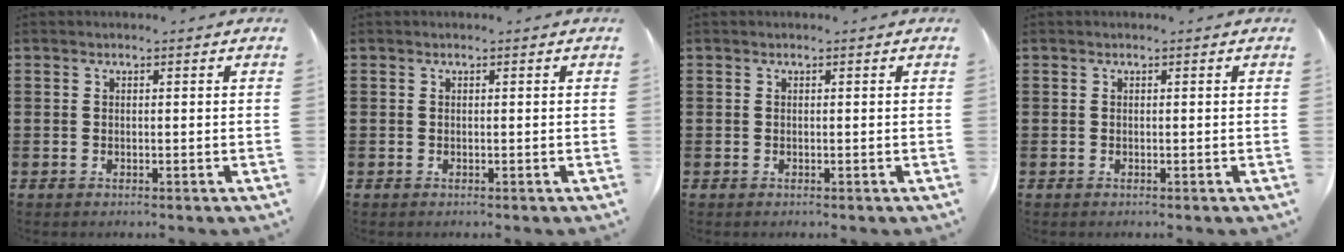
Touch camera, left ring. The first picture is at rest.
{"total": 0.0}
{"total": 0.0}
{"total": 0.0}